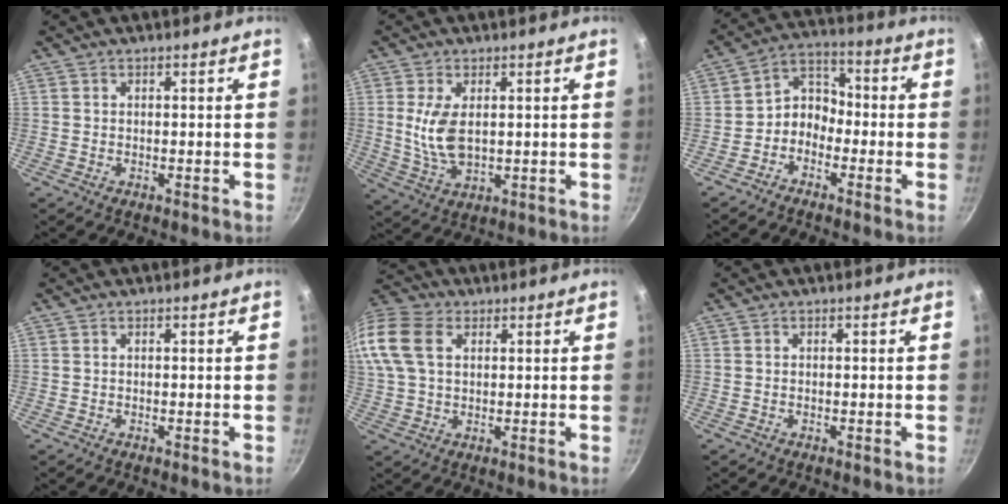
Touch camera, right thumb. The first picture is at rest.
{"total": 8.1, "force": [1.1, 4.5, 6.7], "torque": [-0.131, -0.013, 0.027]}
{"total": 6.7, "force": [-2.6, 5.2, 3.2], "torque": [-0.024, 0.047, -0.067]}
{"total": 0.0}
{"total": 19.8, "force": [6.2, 13.6, 13.0], "torque": [-0.319, 0.044, 0.113]}
{"total": 0.0}